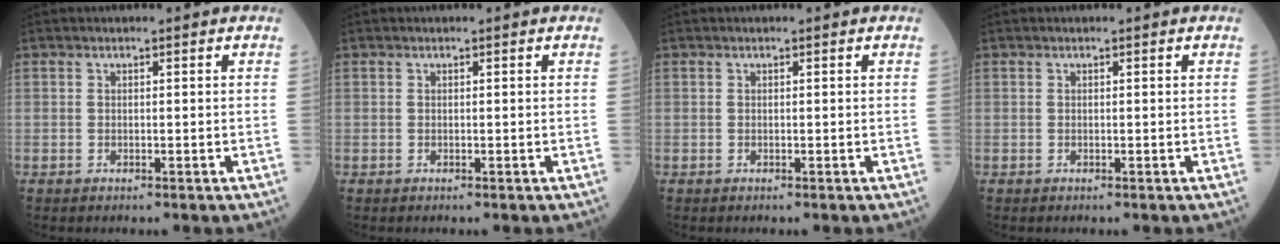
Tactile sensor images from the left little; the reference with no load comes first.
{"total": 0.0}
{"total": 0.0}
{"total": 0.0}